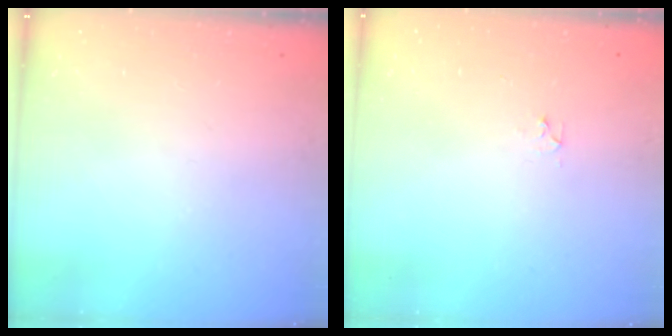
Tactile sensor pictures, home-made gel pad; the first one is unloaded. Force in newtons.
{"total": 1.9, "press": 1.9, "slide": 0.2}